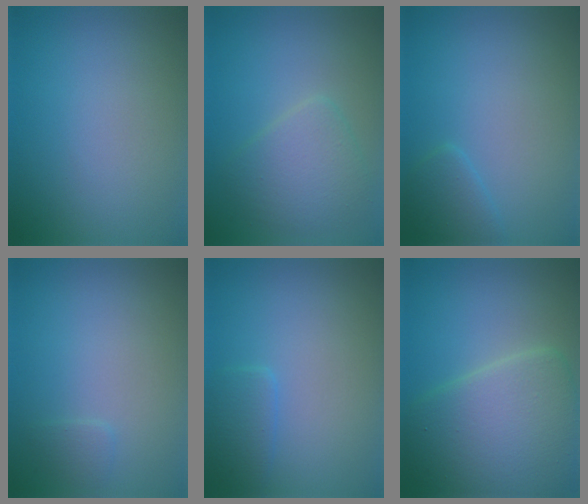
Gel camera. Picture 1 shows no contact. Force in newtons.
{"total": 3.6, "press": 3.6, "slide": 0.2}
{"total": 1.6, "press": 1.6, "slide": 0.1}
{"total": 0.8, "press": 0.8, "slide": 0.0}
{"total": 1.7, "press": 1.7, "slide": 0.3}
{"total": 7.6, "press": 7.6, "slide": 0.3}